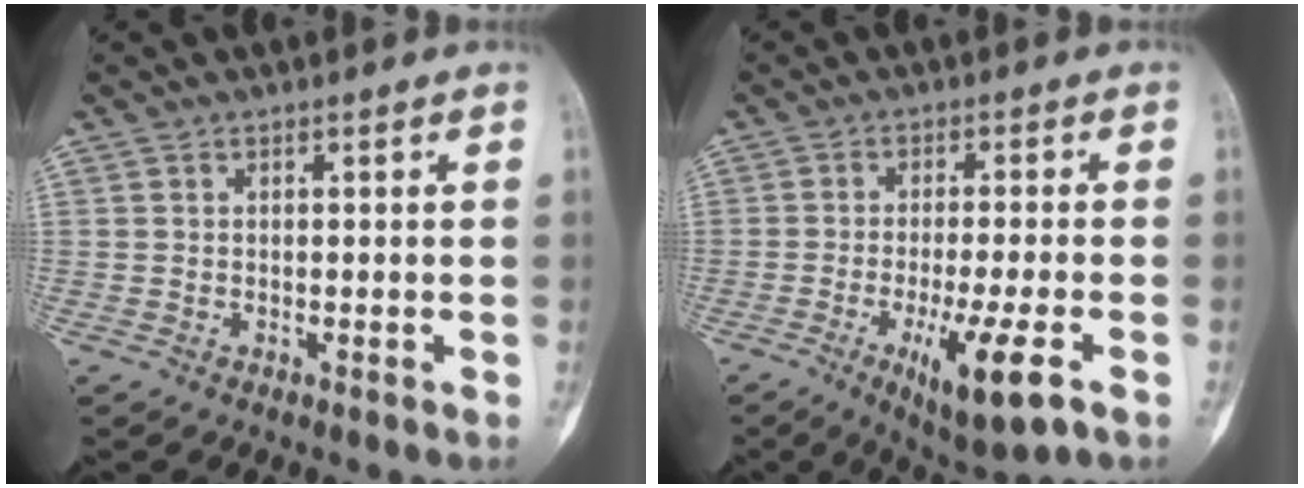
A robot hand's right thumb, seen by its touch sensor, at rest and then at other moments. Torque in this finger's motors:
{"motor_torque": [1.40, 1.27, 1.41, -0.55, 0.28]}